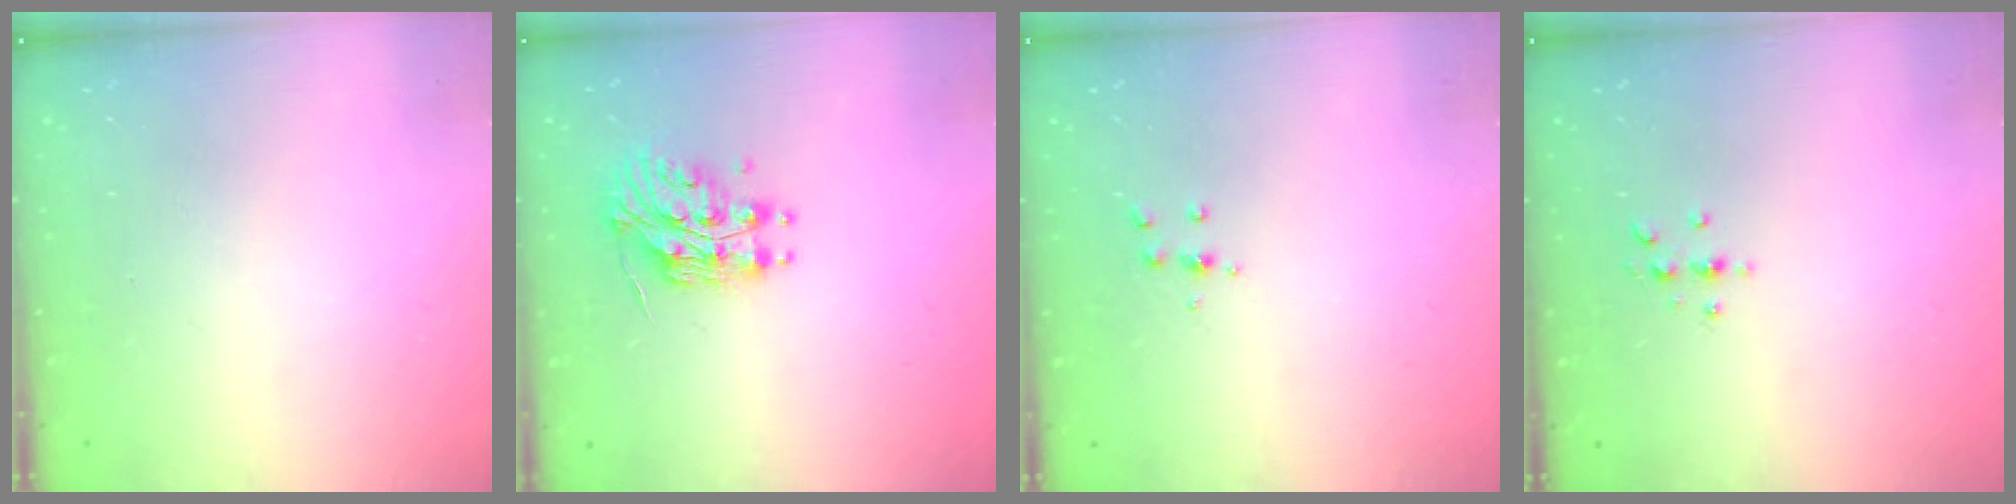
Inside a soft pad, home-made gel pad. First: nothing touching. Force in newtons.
{"total": 11.8, "press": 11.8, "slide": 0.6}
{"total": 4.1, "press": 4.1, "slide": 0.6}
{"total": 3.1, "press": 3.1, "slide": 0.5}